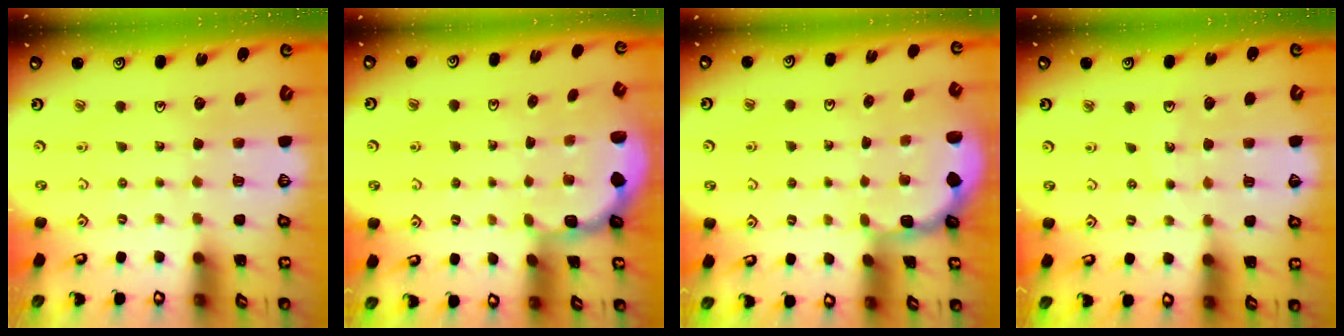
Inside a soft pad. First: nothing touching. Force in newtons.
{"total": 1.7, "press": 1.5, "slide": 0.7}
{"total": 1.8, "press": 1.7, "slide": 0.7}
{"total": 3.8, "press": 3.5, "slide": 1.6}